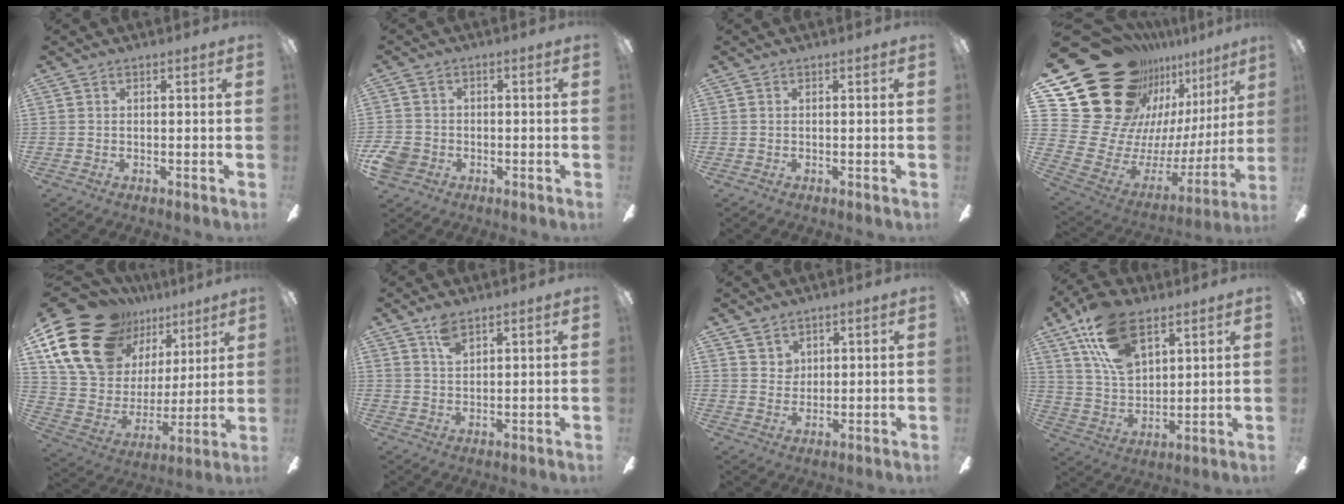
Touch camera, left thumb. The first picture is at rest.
{"total": 5.1, "force": [-1.9, 4.2, 2.2], "torque": [-0.054, 0.014, -0.036]}
{"total": 0.0}
{"total": 30.0, "force": [18.0, 18.8, 14.9], "torque": [-0.245, -0.161, 0.385]}
{"total": 21.9, "force": [14.0, 12.9, 10.7], "torque": [-0.205, -0.080, 0.265]}
{"total": 4.3, "force": [3.0, 1.8, 2.5], "torque": [-0.048, -0.001, 0.053]}
{"total": 3.8, "force": [2.7, 2.7, 0.1], "torque": [0.002, -0.013, 0.048]}
{"total": 17.2, "force": [9.8, 9.3, 10.6], "torque": [-0.213, -0.030, 0.179]}